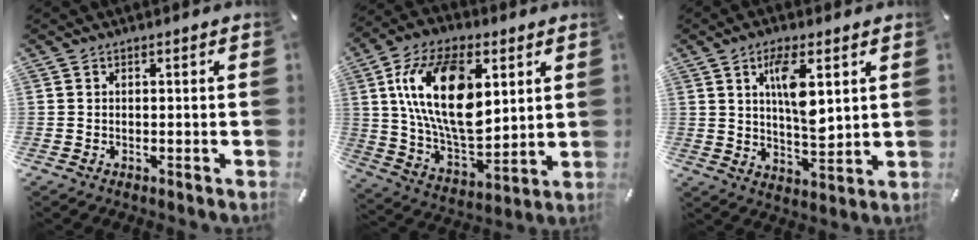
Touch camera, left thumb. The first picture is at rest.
{"total": 22.2, "force": [6.5, 12.9, 16.9], "torque": [-0.347, -0.013, 0.105]}
{"total": 9.7, "force": [3.9, 3.7, 8.1], "torque": [-0.141, -0.017, 0.060]}